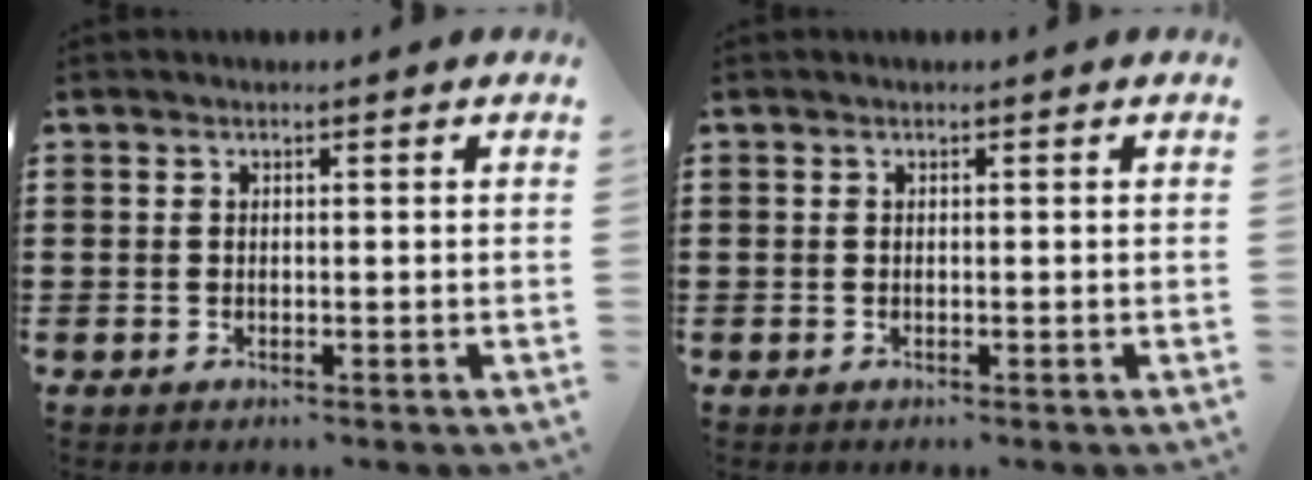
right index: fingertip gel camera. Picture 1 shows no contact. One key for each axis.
{"total": 0.0}